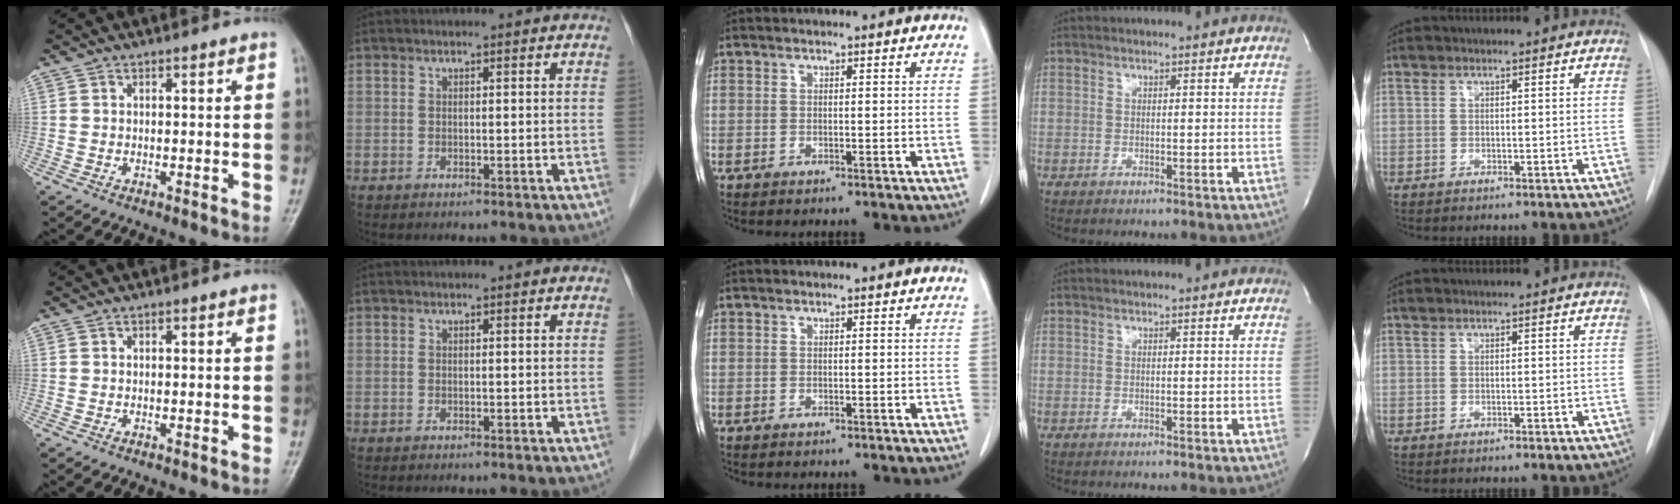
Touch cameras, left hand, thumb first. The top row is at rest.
{}